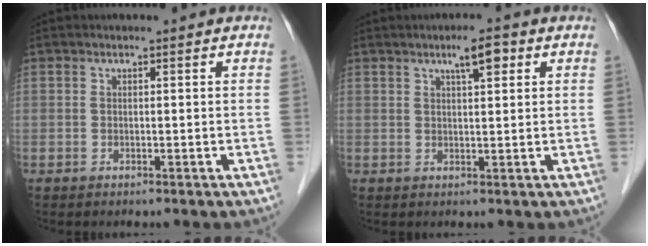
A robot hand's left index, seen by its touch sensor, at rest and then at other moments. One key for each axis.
{"total": 3.4, "fx": 1.8, "fy": 0.6, "fz": 2.8, "tx": -0.048, "ty": 0.008, "tz": 0.027}